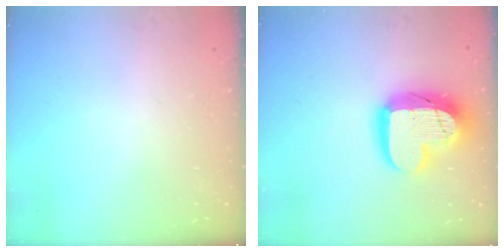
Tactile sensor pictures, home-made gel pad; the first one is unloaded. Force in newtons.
{"total": 20.6, "press": 20.6, "slide": 1.5}